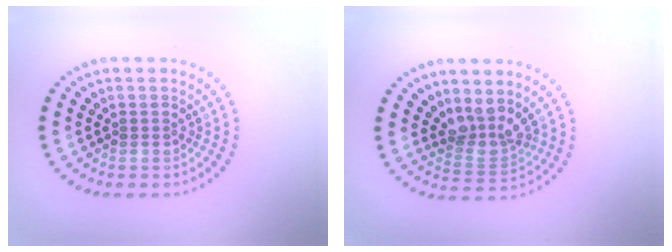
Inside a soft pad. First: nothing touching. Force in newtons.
{"total": 3.1, "press": 2.2, "slide": 2.1}